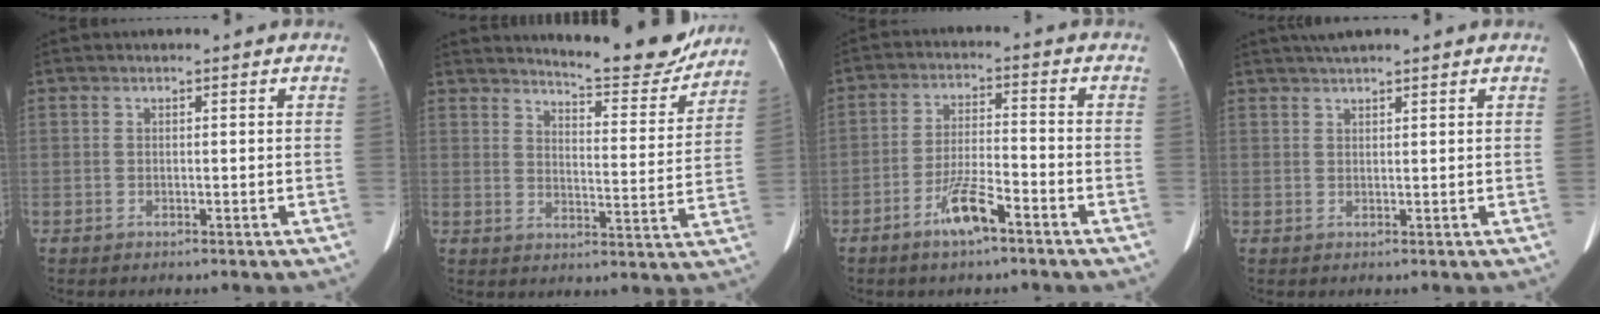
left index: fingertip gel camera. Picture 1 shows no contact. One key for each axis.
{"total": 12.3, "fx": 11.8, "fy": 1.2, "fz": 3.4, "tx": -0.044, "ty": -0.033, "tz": 0.148}
{"total": 6.5, "fx": -4.4, "fy": 0.9, "fz": 4.8, "tx": -0.102, "ty": -0.006, "tz": -0.080}
{"total": 3.0, "fx": 2.5, "fy": 0.2, "fz": 1.7, "tx": -0.029, "ty": 0.022, "tz": 0.041}